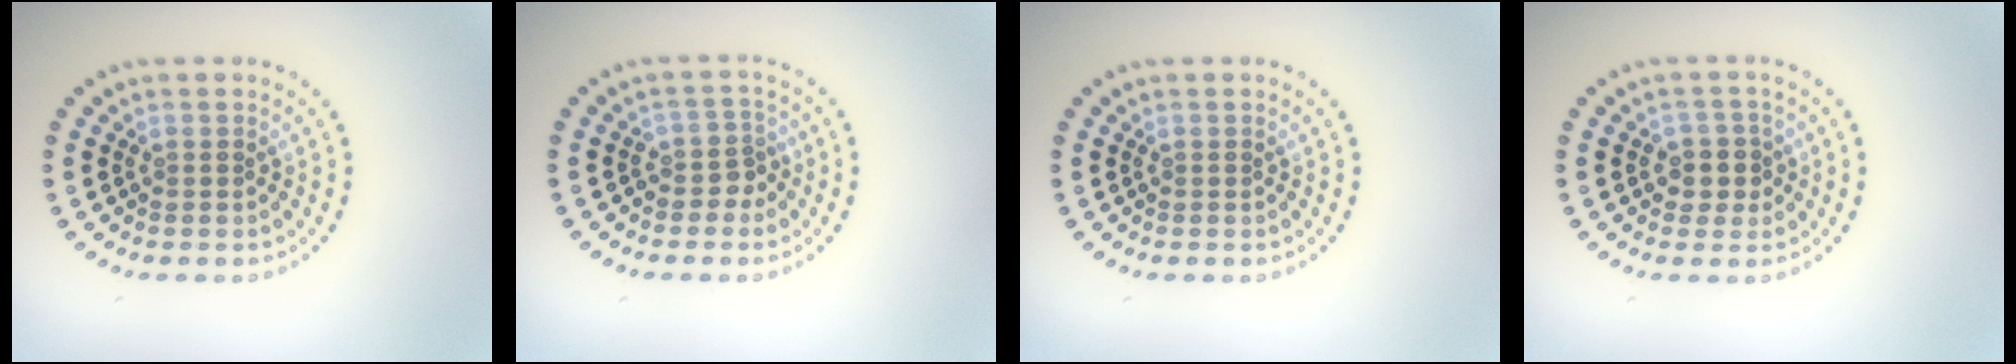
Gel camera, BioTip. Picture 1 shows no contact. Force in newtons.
{"total": 1.9, "press": 1.5, "slide": 1.2}
{"total": 0.0}
{"total": 2.3, "press": 2.0, "slide": 1.2}